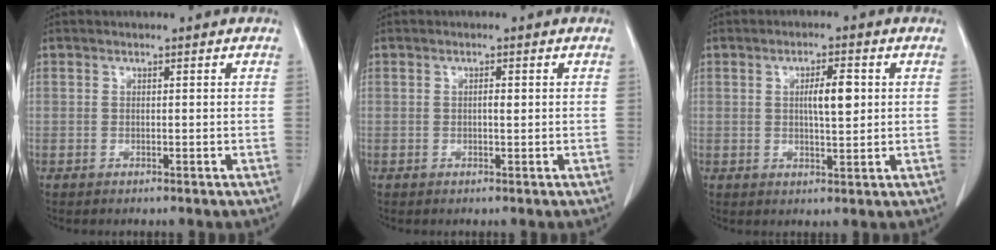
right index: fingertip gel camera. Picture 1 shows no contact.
{"total": 1.0, "force": [0.1, 0.2, 1.0], "torque": [-0.018, 0.001, 0.002]}
{"total": 4.8, "force": [0.8, 1.1, 4.6], "torque": [-0.077, 0.003, 0.014]}